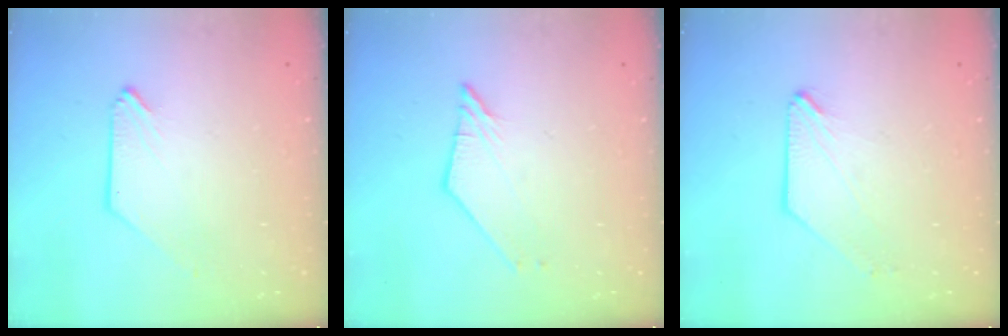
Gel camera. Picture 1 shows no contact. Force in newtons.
{"total": 2.7, "press": 2.7, "slide": 0.2}
{"total": 0.7, "press": 0.7, "slide": 0.1}